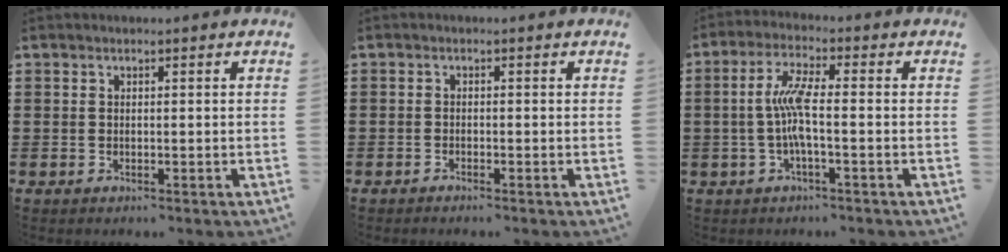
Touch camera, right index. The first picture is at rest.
{"total": 0.9, "force": [-0.9, 0.0, 0.1], "torque": [-0.005, 0.000, -0.018]}
{"total": 6.4, "force": [-0.8, 1.1, 6.3], "torque": [-0.143, -0.008, -0.027]}